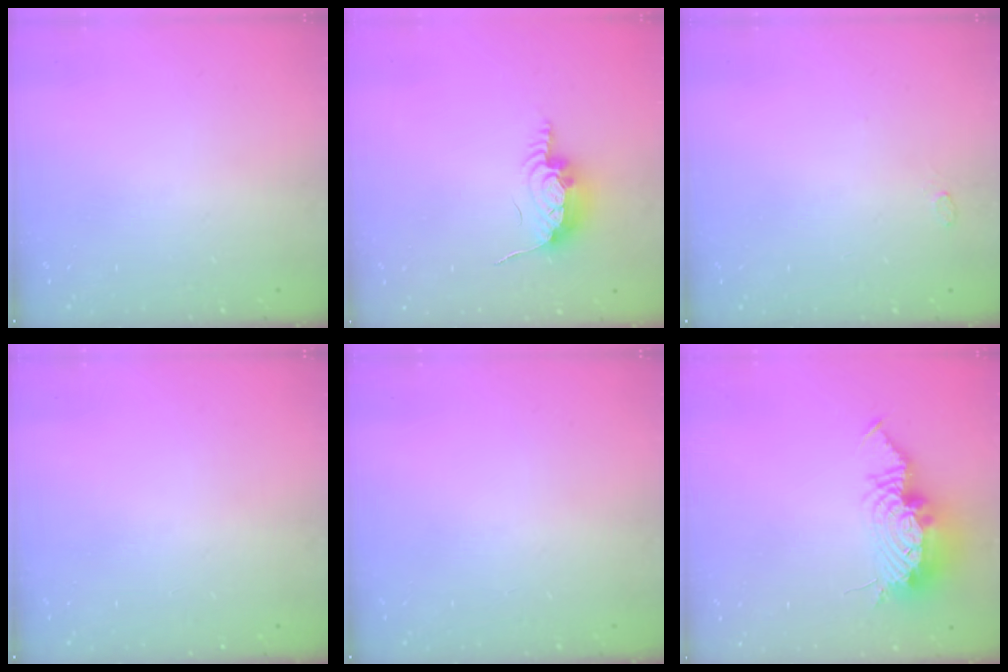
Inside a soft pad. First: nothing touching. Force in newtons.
{"total": 10.3, "press": 10.1, "slide": 1.8}
{"total": 3.9, "press": 3.2, "slide": 2.2}
{"total": 0.0}
{"total": 0.0}
{"total": 13.6, "press": 12.6, "slide": 5.2}